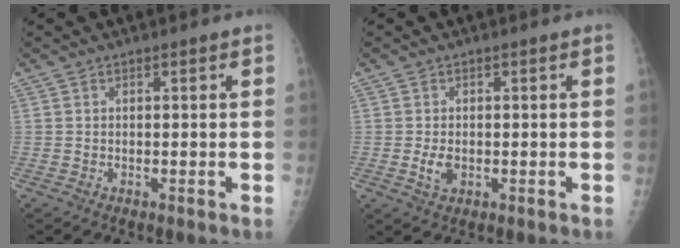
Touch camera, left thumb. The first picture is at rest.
{"total": 3.1, "force": [-0.7, 2.0, 2.2], "torque": [-0.036, 0.000, -0.008]}